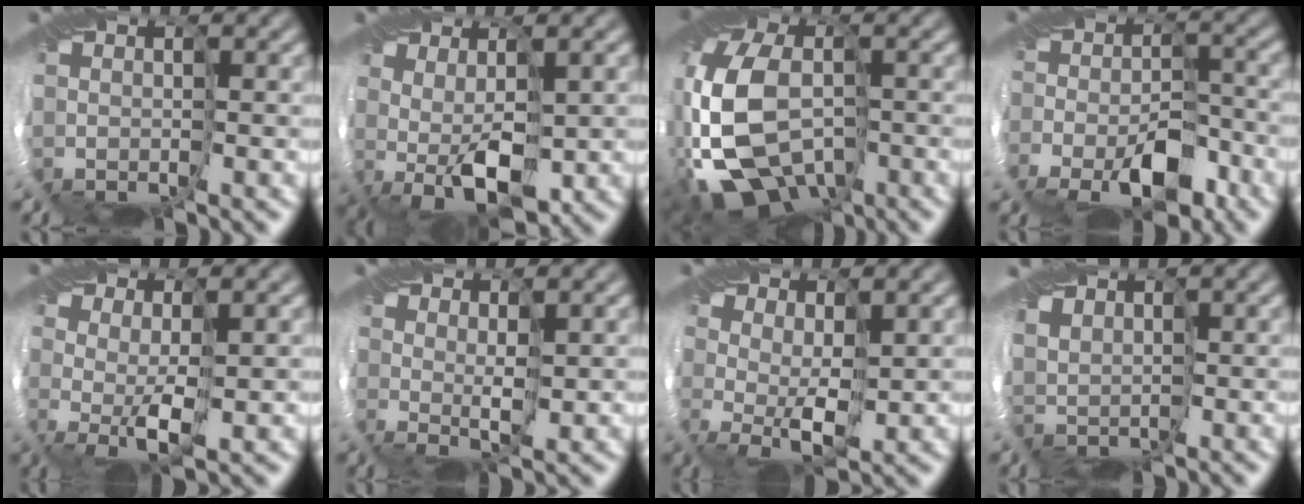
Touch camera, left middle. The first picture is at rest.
{"total": 4.5, "force": [-0.1, 1.9, 4.1], "torque": [-0.093, -0.006, -0.003]}
{"total": 12.0, "force": [-5.5, 6.6, 8.3], "torque": [-0.194, -0.036, -0.097]}
{"total": 3.3, "force": [-2.3, 1.5, 1.7], "torque": [-0.012, -0.008, -0.038]}
{"total": 1.5, "force": [0.5, -0.9, 1.1], "torque": [-0.024, -0.006, 0.010]}
{"total": 1.7, "force": [1.3, -1.1, -0.1], "torque": [-0.004, -0.002, 0.027]}
{"total": 1.7, "force": [1.3, -0.5, 0.9], "torque": [-0.018, -0.001, 0.026]}
{"total": 3.0, "force": [0.9, 1.9, 2.1], "torque": [-0.031, -0.006, 0.007]}